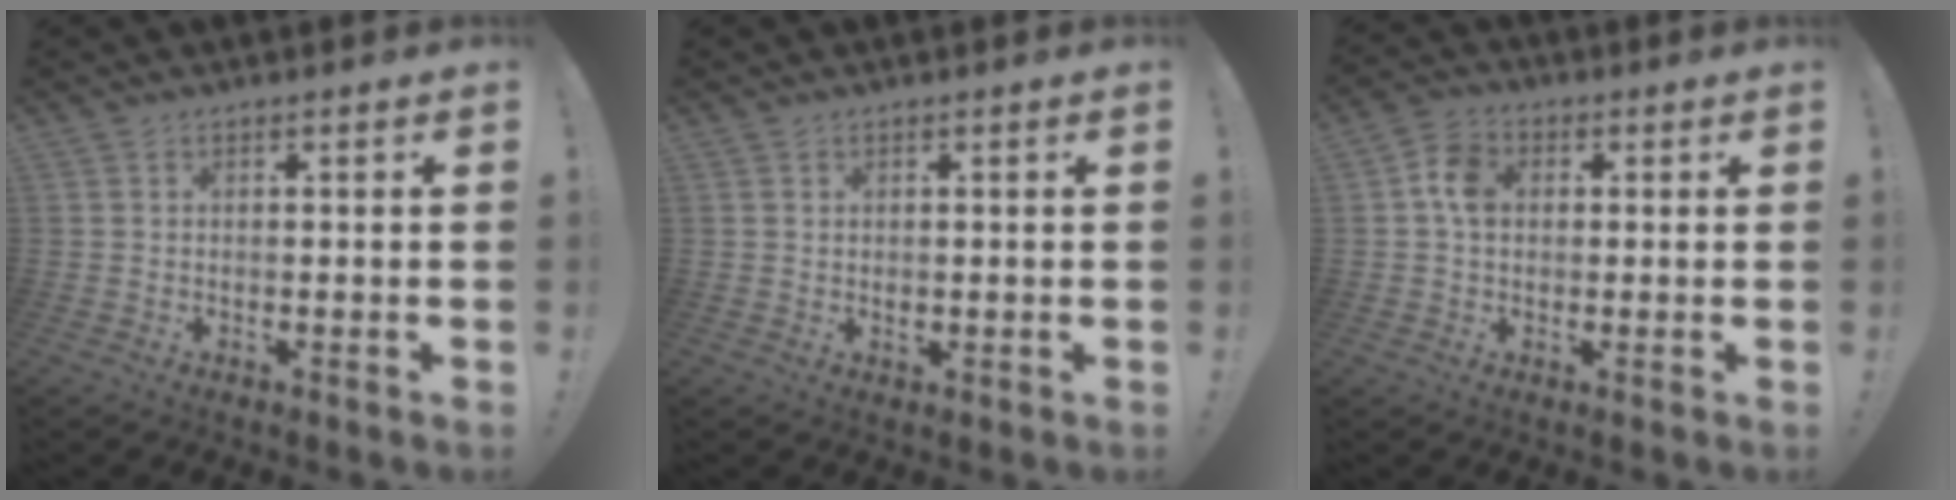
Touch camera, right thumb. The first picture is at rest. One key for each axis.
{"total": 0.9, "fx": 0.1, "fy": 0.8, "fz": 0.4, "tx": -0.005, "ty": 0.002, "tz": 0.000}
{"total": 7.6, "fx": 0.7, "fy": 5.7, "fz": 4.9, "tx": -0.074, "ty": 0.011, "tz": 0.013}